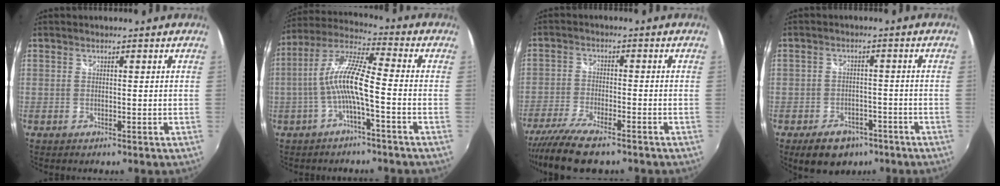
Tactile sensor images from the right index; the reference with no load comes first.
{"total": 11.6, "force": [-2.2, 1.4, 11.3], "torque": [-0.224, 0.012, -0.042]}
{"total": 10.1, "force": [-7.9, 2.5, 5.8], "torque": [-0.141, -0.033, -0.149]}
{"total": 8.2, "force": [-5.3, 5.4, 3.2], "torque": [-0.076, 0.010, -0.065]}